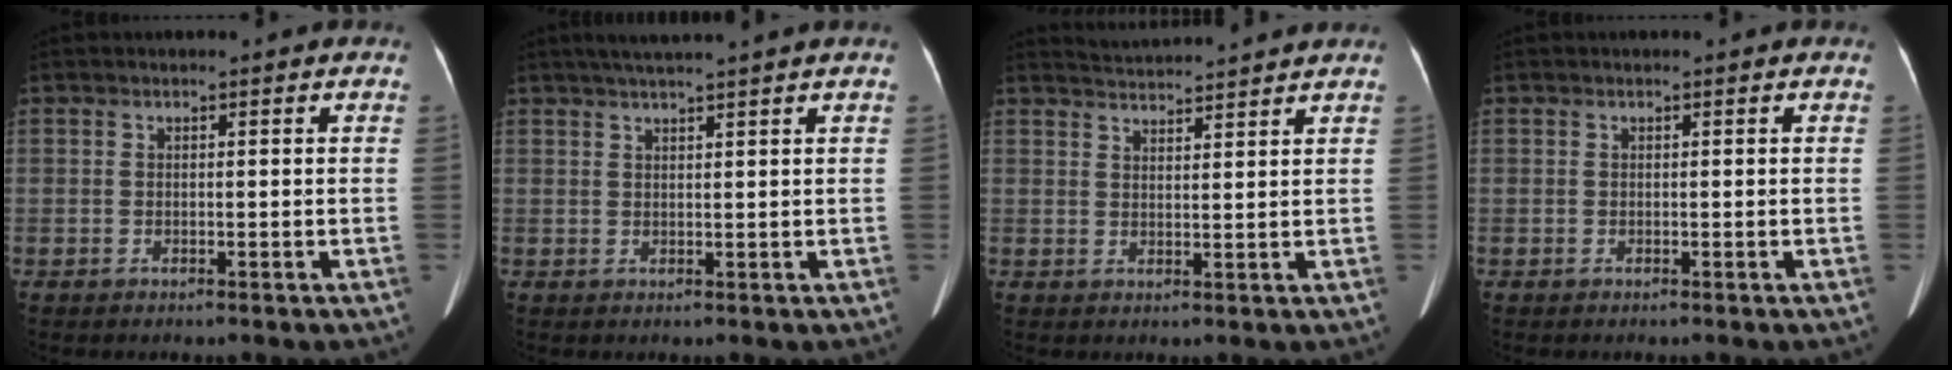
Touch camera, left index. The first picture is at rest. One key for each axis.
{"total": 4.9, "fx": 4.0, "fy": -1.1, "fz": 2.7, "tx": -0.040, "ty": 0.021, "tz": 0.068}
{"total": 6.1, "fx": 6.0, "fy": -1.1, "fz": 0.8, "tx": -0.021, "ty": 0.016, "tz": 0.090}
{"total": 0.0}